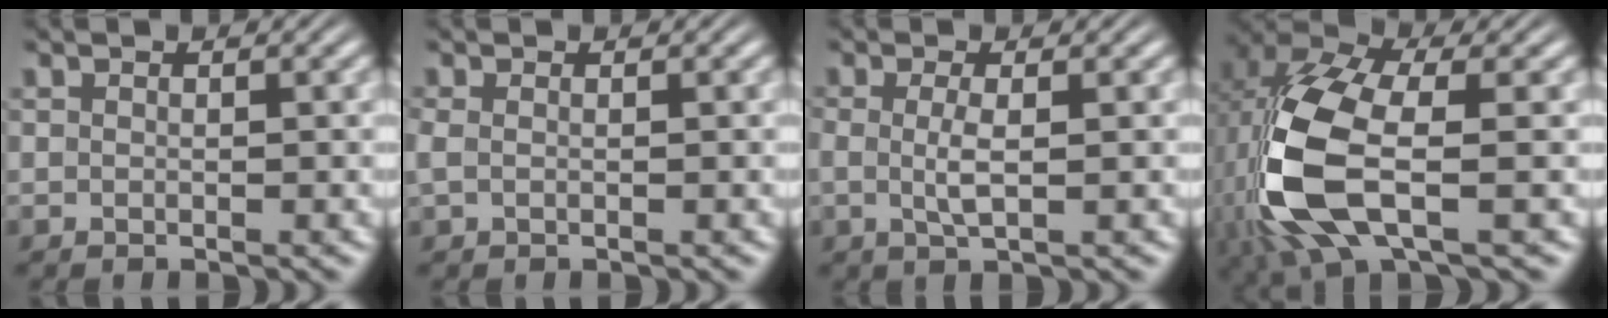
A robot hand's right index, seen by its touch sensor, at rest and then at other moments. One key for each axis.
{"total": 1.0, "fx": -0.2, "fy": 0.6, "fz": 0.8, "tx": -0.029, "ty": -0.010, "tz": 0.004}
{"total": 2.0, "fx": -0.2, "fy": 0.5, "fz": 1.9, "tx": -0.051, "ty": -0.016, "tz": 0.006}
{"total": 11.4, "fx": -0.6, "fy": 6.4, "fz": 9.4, "tx": -0.239, "ty": -0.039, "tz": 0.013}